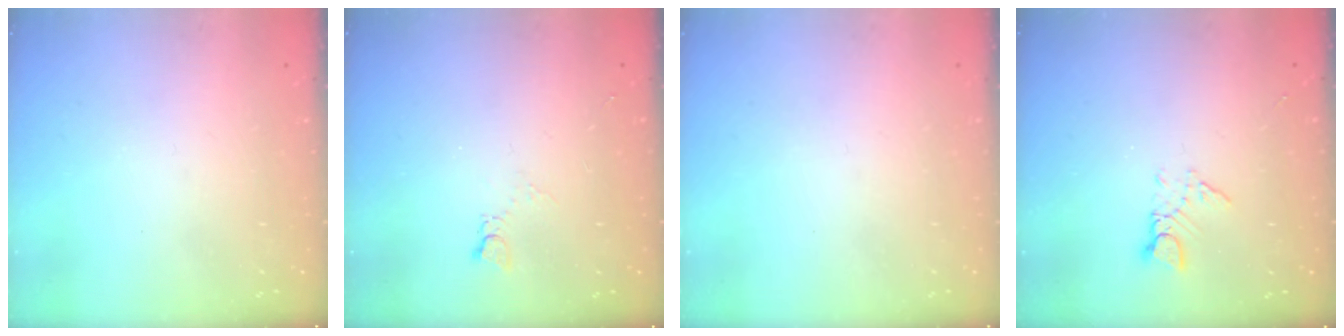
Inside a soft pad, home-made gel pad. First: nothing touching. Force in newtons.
{"total": 2.1, "press": 2.1, "slide": 0.3}
{"total": 0.0}
{"total": 3.1, "press": 3.1, "slide": 0.4}